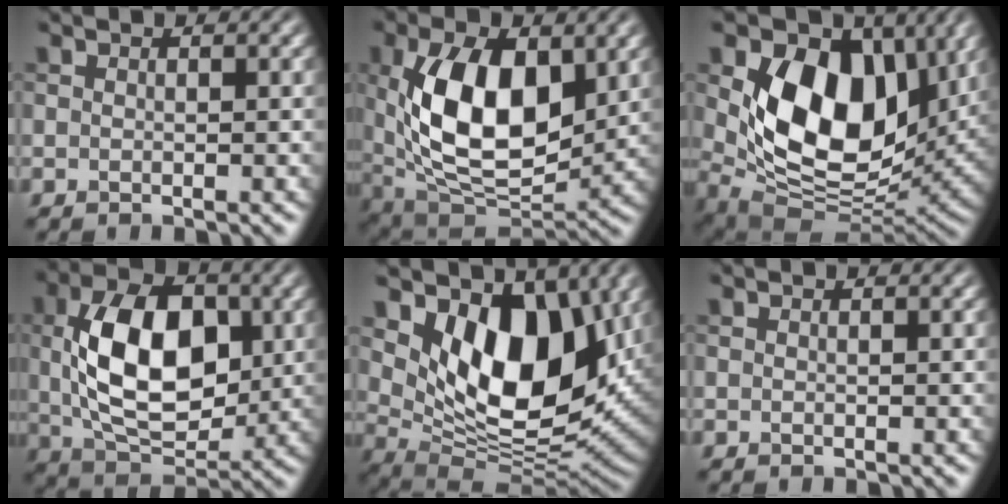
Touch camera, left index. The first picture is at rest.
{"total": 11.8, "force": [1.9, 6.4, 9.7], "torque": [-0.173, -0.006, 0.032]}
{"total": 13.4, "force": [3.2, 9.0, 9.5], "torque": [-0.156, -0.015, 0.058]}
{"total": 10.7, "force": [0.9, 6.4, 8.5], "torque": [-0.156, 0.005, 0.016]}
{"total": 11.0, "force": [3.8, 6.5, 8.1], "torque": [-0.128, -0.025, 0.068]}
{"total": 0.0}